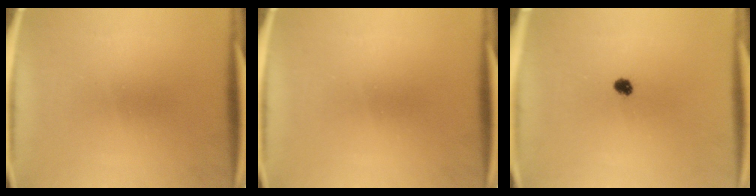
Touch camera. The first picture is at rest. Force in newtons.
{"total": 0.0}
{"total": 1.9}